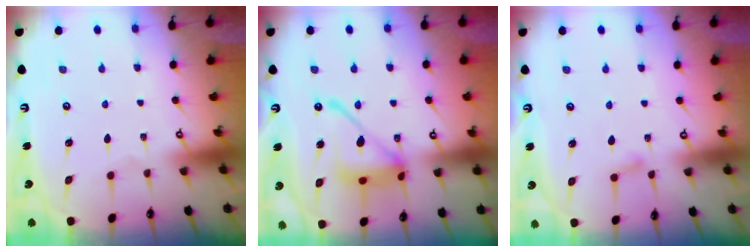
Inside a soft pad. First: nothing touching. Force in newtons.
{"total": 16.8, "press": 16.7, "slide": 1.6}
{"total": 5.0, "press": 4.9, "slide": 0.5}